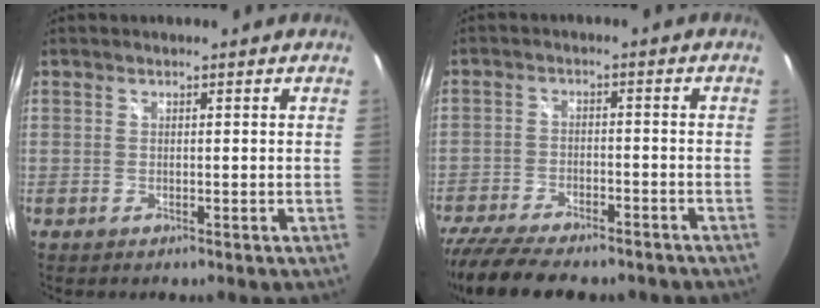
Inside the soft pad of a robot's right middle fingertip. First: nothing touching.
{"total": 17.0, "force": [-13.8, 5.3, 8.4], "torque": [-0.180, -0.039, -0.215]}